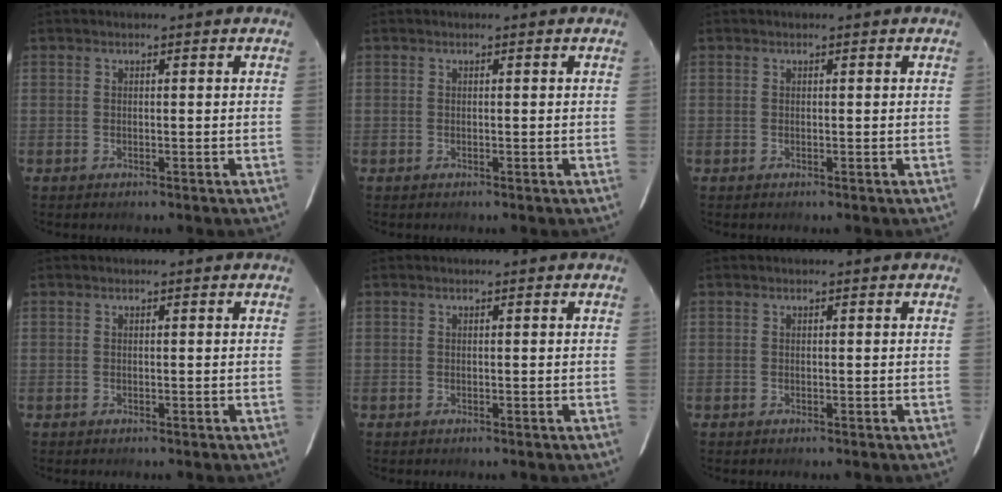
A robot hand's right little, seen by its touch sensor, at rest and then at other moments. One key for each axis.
{"total": 0.0}
{"total": 0.0}
{"total": 0.0}
{"total": 0.0}
{"total": 0.0}